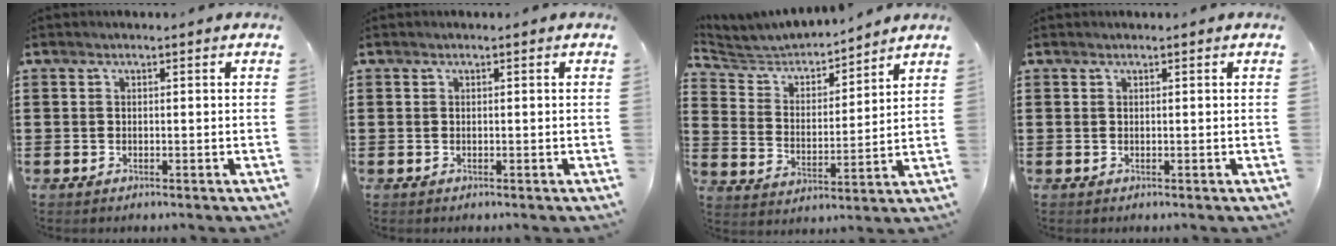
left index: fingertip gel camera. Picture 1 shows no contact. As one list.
[{"total": 0.0}, {"total": 4.6, "force": [4.4, 1.2, 0.7], "torque": [-0.042, -0.029, 0.069]}, {"total": 0.0}]